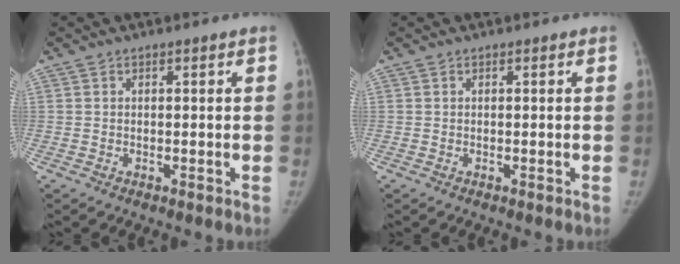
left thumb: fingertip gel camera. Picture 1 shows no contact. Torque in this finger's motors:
{"motor_torque": [-0.32, 0.38, 0.14, -0.29, 0.02]}